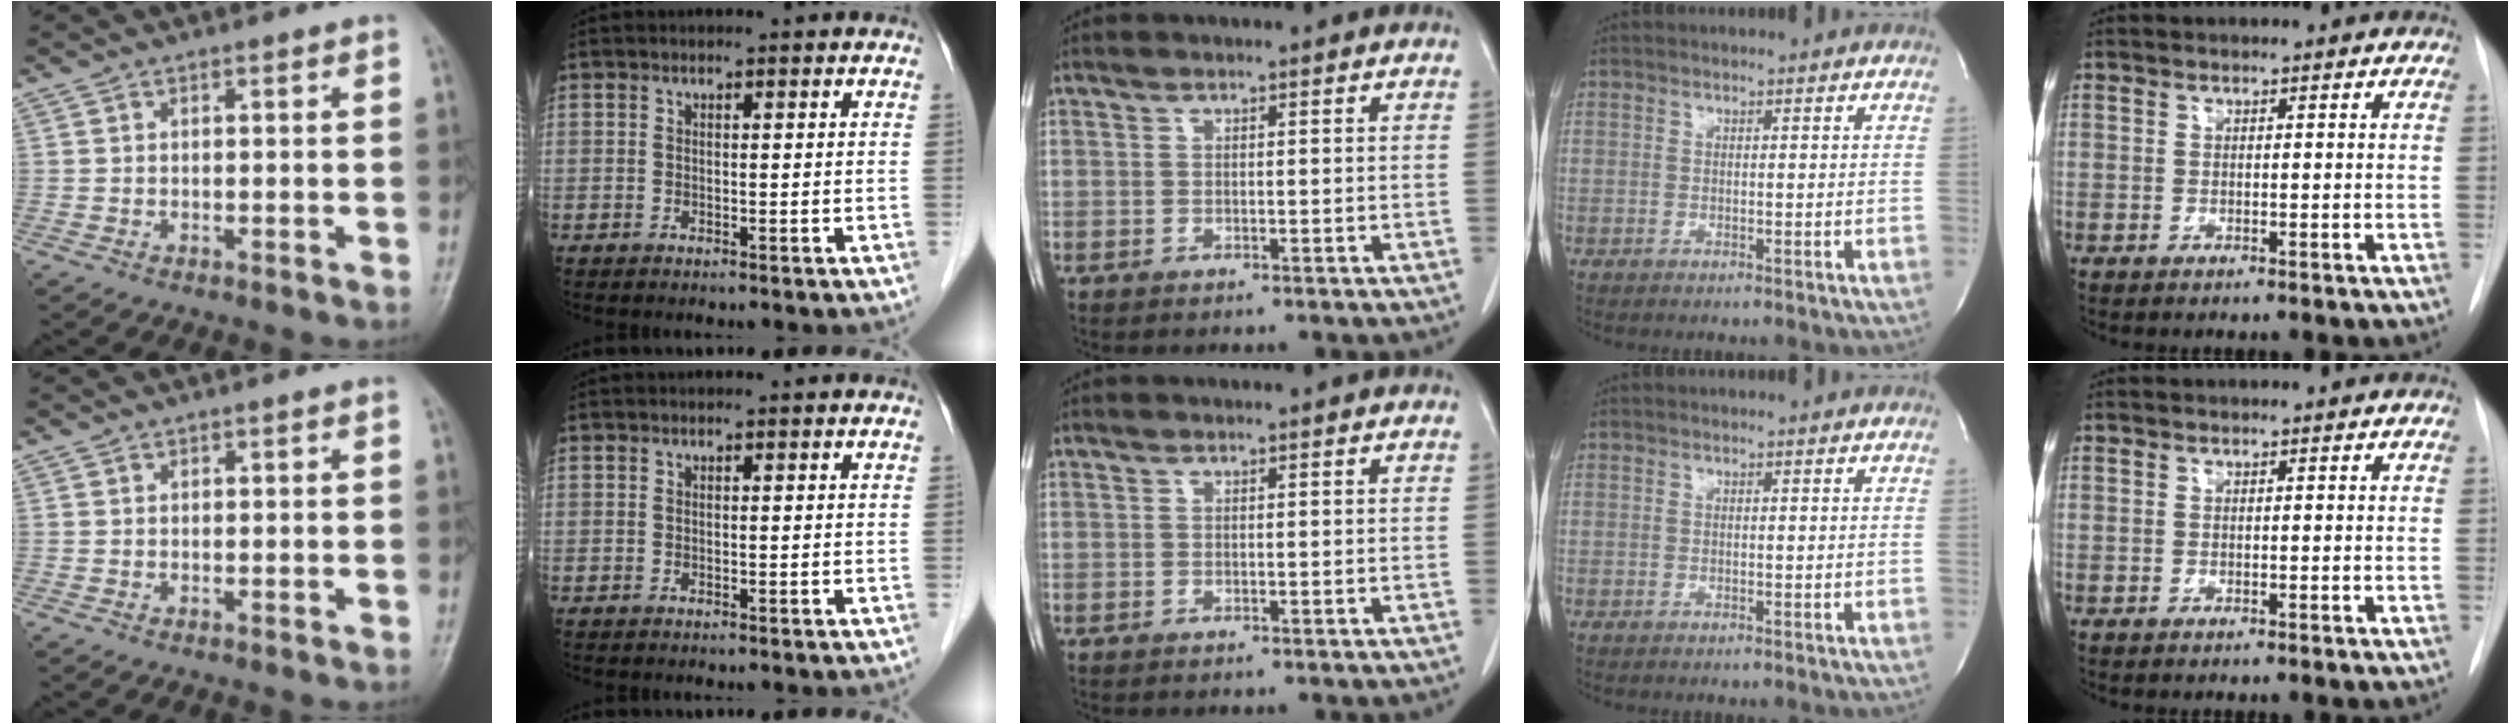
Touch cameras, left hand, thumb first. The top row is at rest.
{}